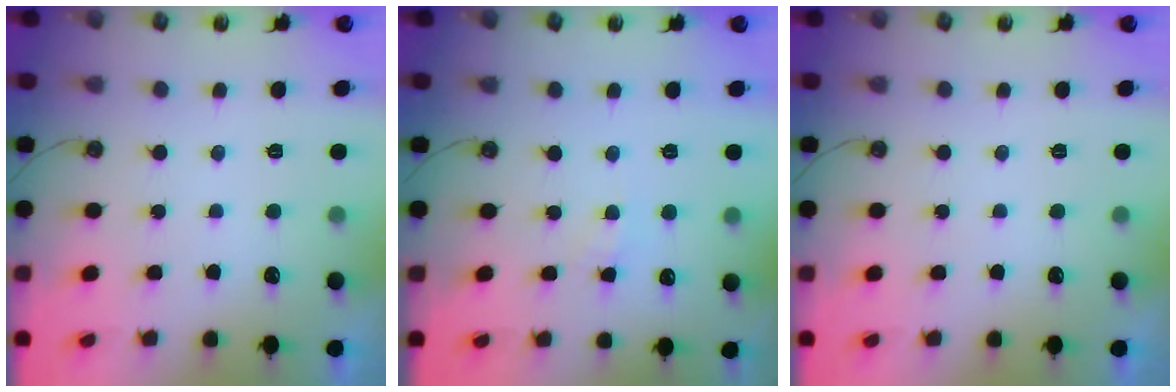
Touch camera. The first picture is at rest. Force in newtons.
{"total": 2.5, "press": 2.4, "slide": 0.4}
{"total": 0.0}